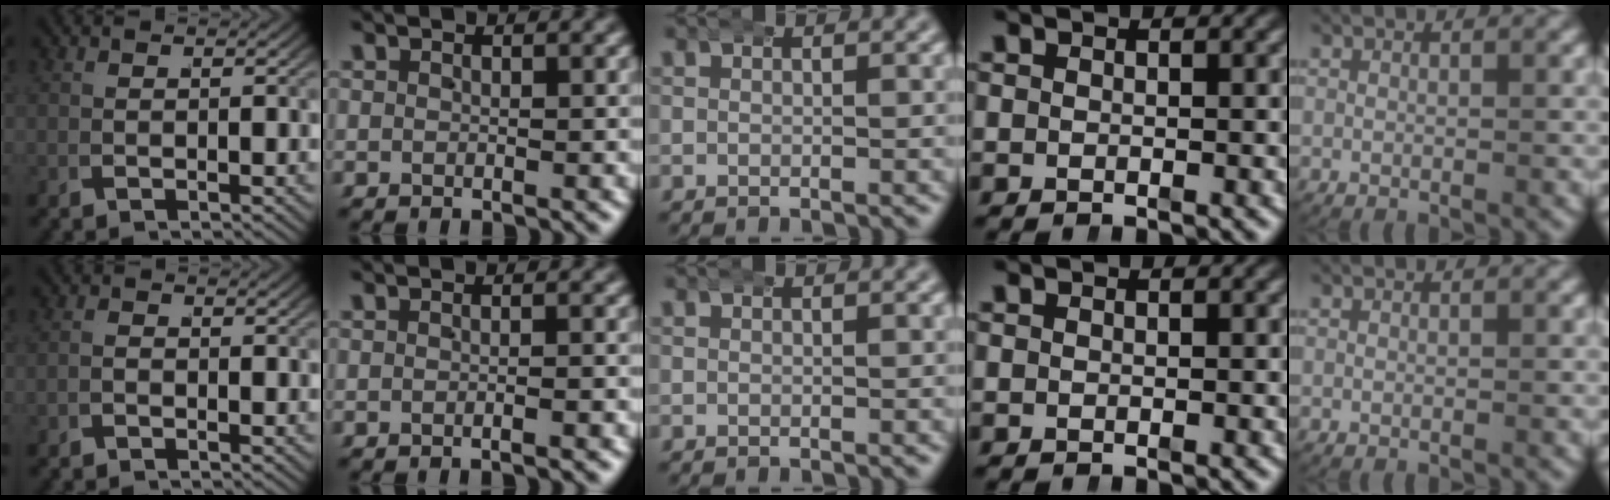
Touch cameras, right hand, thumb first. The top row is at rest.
{"thumb": {"total": 0.7, "force": [-0.7, 0.1, 0.0], "torque": [0.005, 0.000, -0.015]}, "index": {"total": 0.7, "force": [-0.6, -0.2, 0.3], "torque": [-0.002, 0.009, -0.016]}}